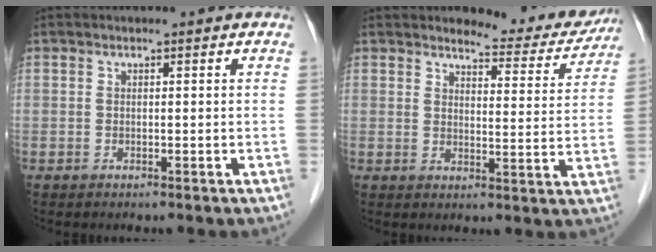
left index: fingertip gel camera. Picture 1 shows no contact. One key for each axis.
{"total": 9.0, "fx": 8.7, "fy": 1.8, "fz": 1.4, "tx": -0.010, "ty": -0.025, "tz": 0.097}